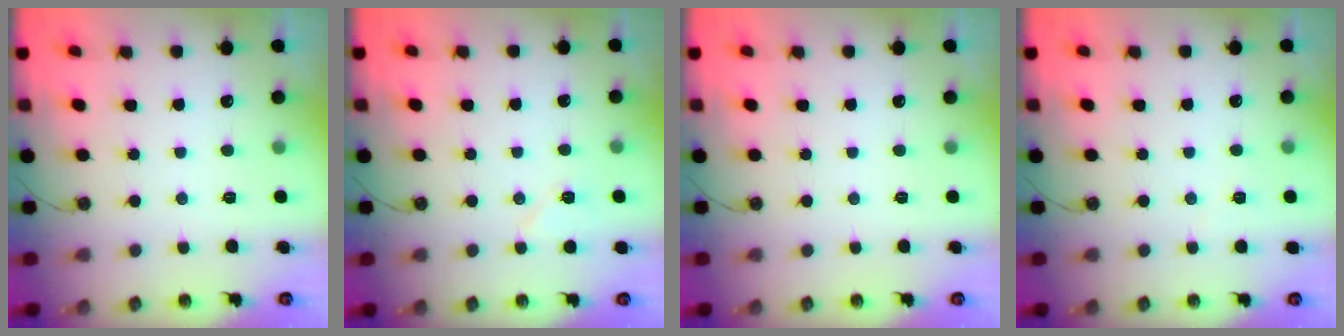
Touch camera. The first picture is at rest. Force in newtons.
{"total": 6.3, "press": 6.1, "slide": 1.6}
{"total": 0.0}
{"total": 2.9, "press": 1.5, "slide": 2.5}